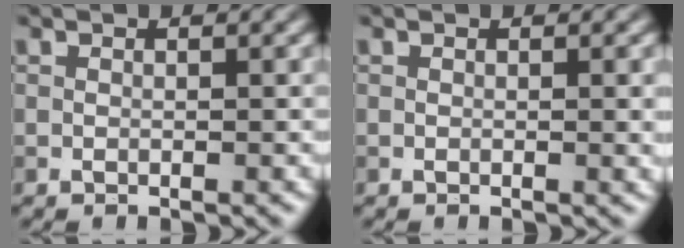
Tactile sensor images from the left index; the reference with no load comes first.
{"total": 1.1, "force": [0.0, 0.2, 1.1], "torque": [-0.014, -0.002, 0.000]}